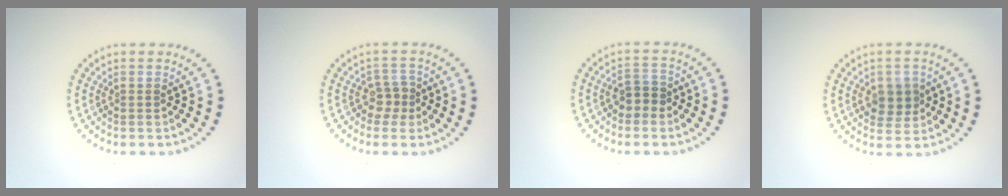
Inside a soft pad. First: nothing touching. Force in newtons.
{"total": 1.9, "press": 1.5, "slide": 1.2}
{"total": 2.0, "press": 1.9, "slide": 0.6}
{"total": 2.6, "press": 2.5, "slide": 0.8}